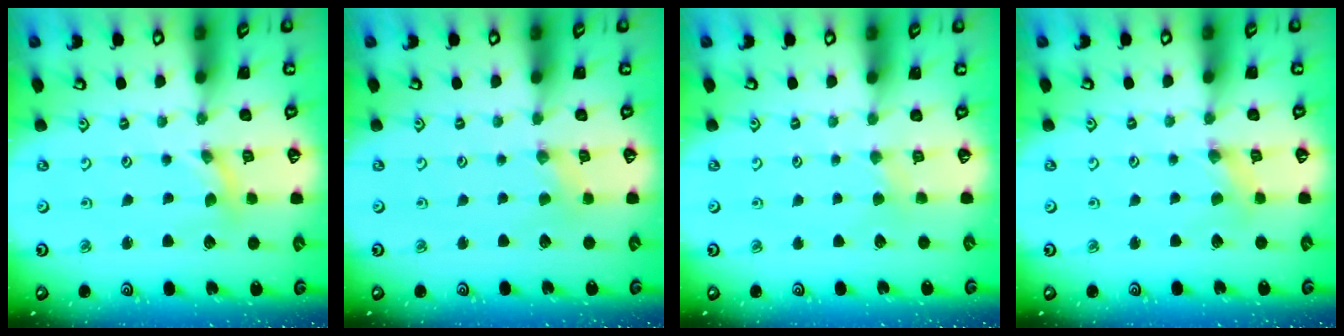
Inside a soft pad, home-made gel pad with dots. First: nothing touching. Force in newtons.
{"total": 1.5, "press": 1.5, "slide": 0.3}
{"total": 1.9, "press": 1.9, "slide": 0.4}
{"total": 0.9, "press": 0.8, "slide": 0.3}